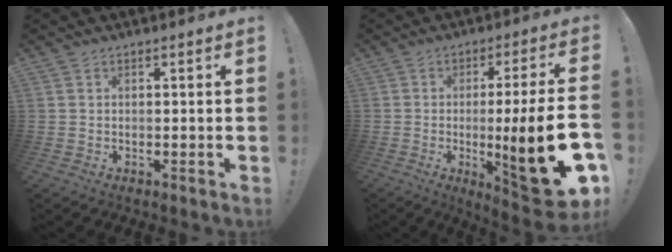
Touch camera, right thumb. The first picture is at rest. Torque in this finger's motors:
{"motor_torque": [1.76, 2.57, 1.54, -1.23, 0.25]}